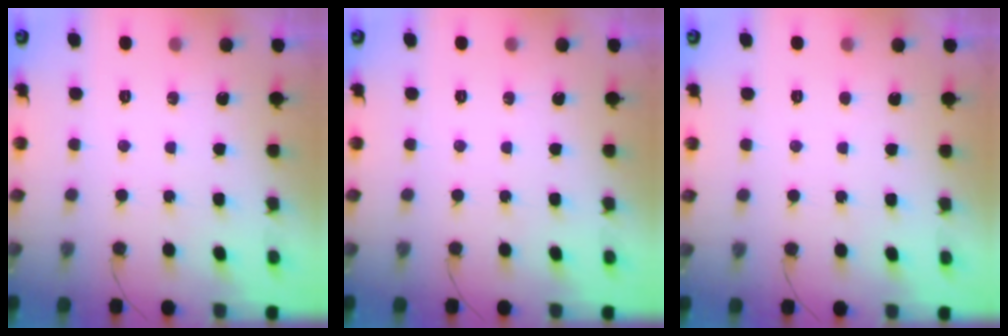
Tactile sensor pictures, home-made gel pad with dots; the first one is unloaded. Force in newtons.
{"total": 0.0}
{"total": 1.7, "press": 1.6, "slide": 0.2}